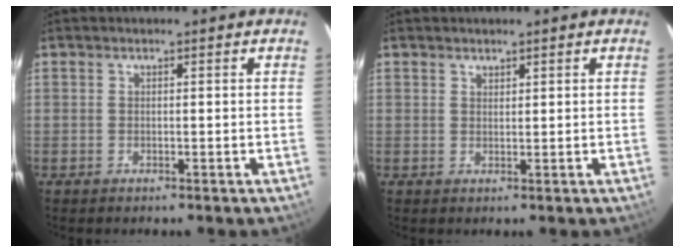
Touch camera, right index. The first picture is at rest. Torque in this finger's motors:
{"motor_torque": [0.05, 0.19, -0.07, -0.01]}